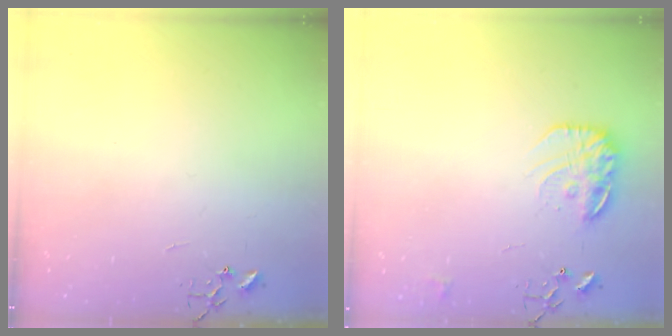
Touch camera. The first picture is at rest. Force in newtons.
{"total": 14.8, "press": 14.8, "slide": 0.8}